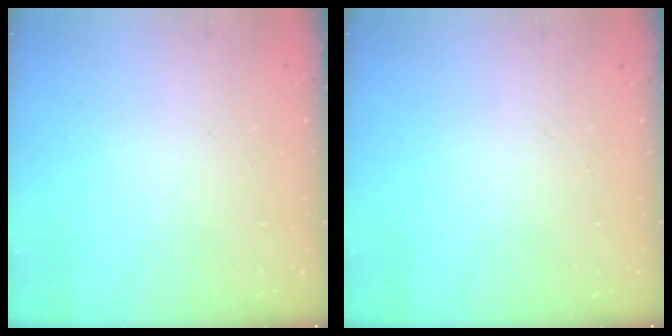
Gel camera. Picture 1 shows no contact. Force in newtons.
{"total": 0.0}